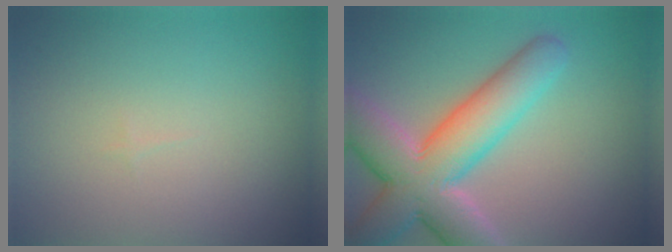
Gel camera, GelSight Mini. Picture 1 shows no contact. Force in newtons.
{"total": 9.6, "press": 9.6, "slide": 0.8}